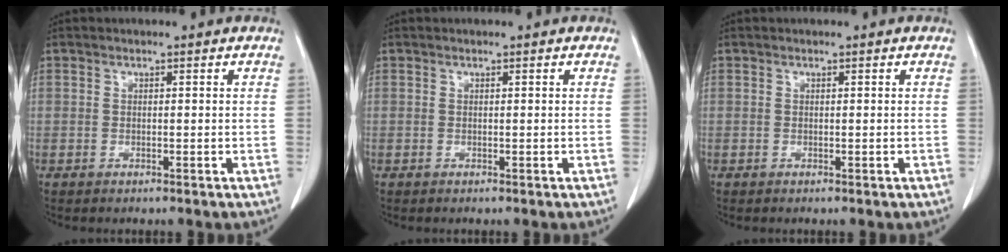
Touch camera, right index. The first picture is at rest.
{"total": 0.0}
{"total": 0.0}